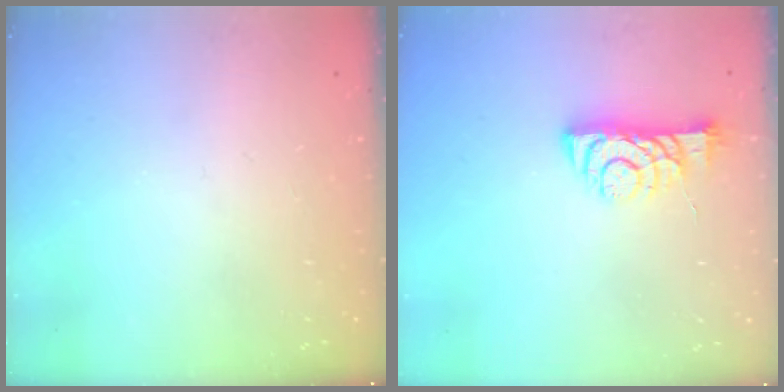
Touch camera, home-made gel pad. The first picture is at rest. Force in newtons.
{"total": 7.1, "press": 7.1, "slide": 0.7}